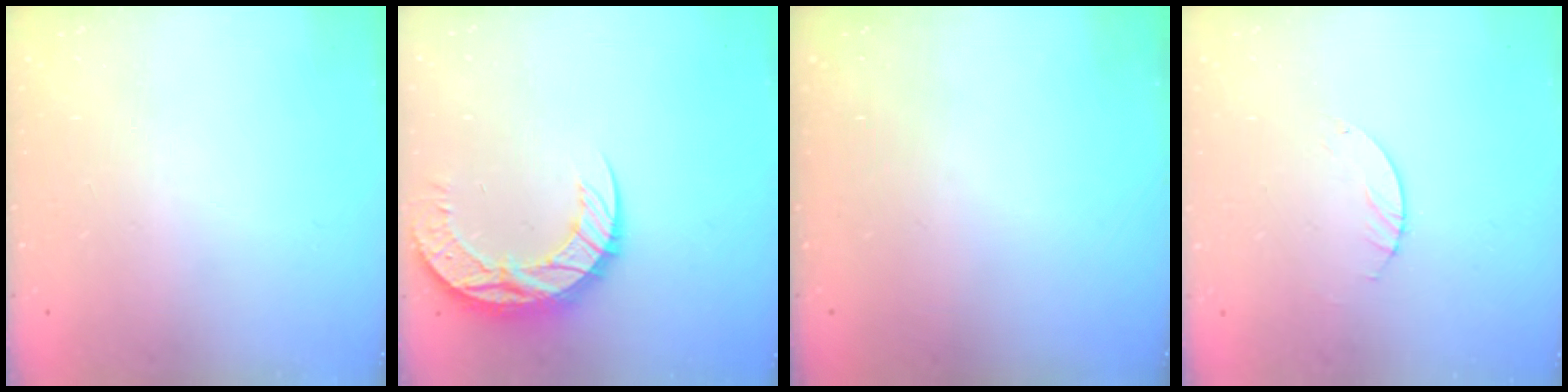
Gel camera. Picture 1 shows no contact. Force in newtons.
{"total": 11.6, "press": 11.6, "slide": 0.9}
{"total": 0.0}
{"total": 0.9, "press": 0.8, "slide": 0.2}